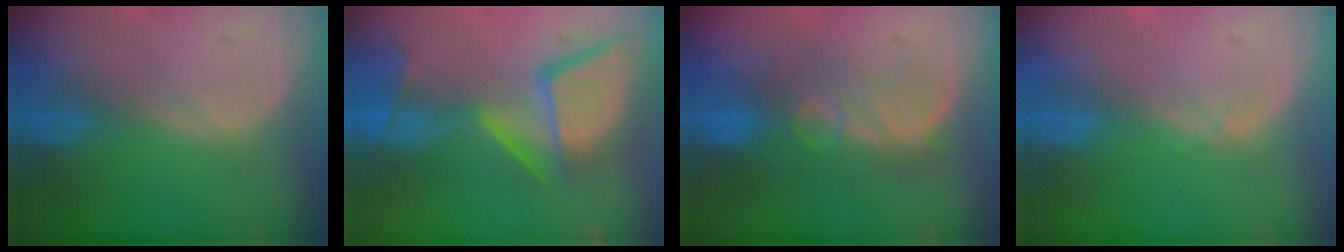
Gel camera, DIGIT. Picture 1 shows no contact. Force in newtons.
{"total": 13.8, "press": 11.2, "slide": 8.1}
{"total": 8.8, "press": 8.2, "slide": 3.2}
{"total": 0.7, "press": 0.6, "slide": 0.2}